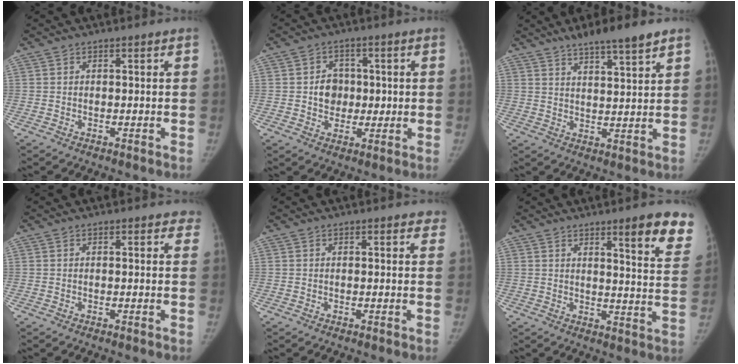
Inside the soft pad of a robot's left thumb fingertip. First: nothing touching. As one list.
[{"total": 6.0, "force": [0.2, 5.2, 2.9], "torque": [-0.010, 0.006, 0.002]}, {"total": 9.2, "force": [6.7, 1.3, 6.1], "torque": [-0.089, -0.024, 0.107]}, {"total": 1.6, "force": [1.2, 0.9, 0.5], "torque": [0.017, -0.003, -0.001]}, {"total": 1.4, "force": [1.1, 0.7, 0.5], "torque": [0.009, -0.002, 0.001]}, {"total": 12.5, "force": [8.4, 2.3, 9.0], "torque": [-0.076, -0.049, 0.096]}]